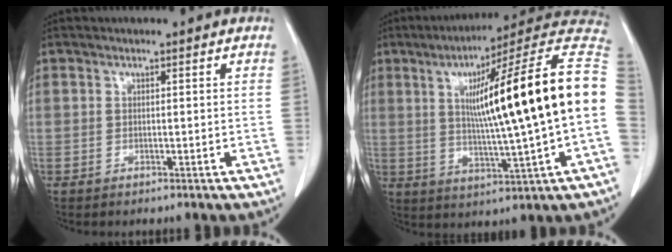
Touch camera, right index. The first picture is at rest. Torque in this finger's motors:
{"motor_torque": [1.60, -0.54, 1.05, 0.21]}